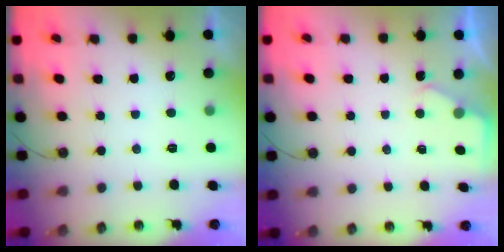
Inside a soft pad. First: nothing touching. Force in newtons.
{"total": 1.8, "press": 1.7, "slide": 0.3}